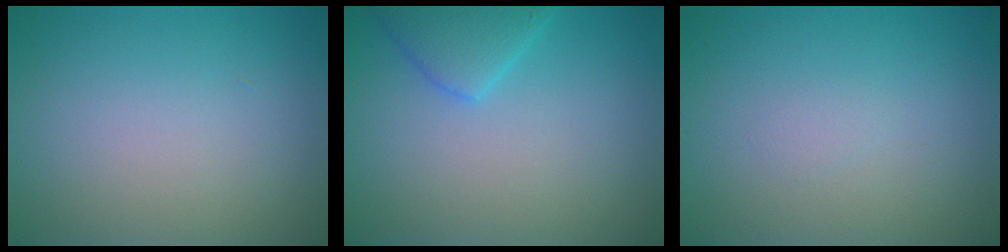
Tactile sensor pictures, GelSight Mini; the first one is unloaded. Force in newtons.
{"total": 2.9, "press": 2.9, "slide": 0.2}
{"total": 0.5, "press": 0.5, "slide": 0.1}